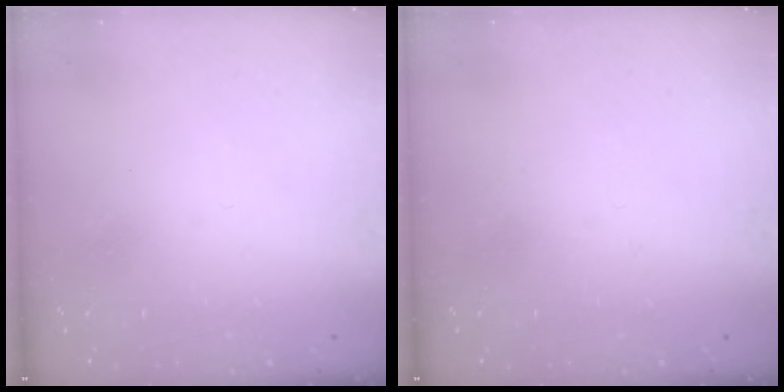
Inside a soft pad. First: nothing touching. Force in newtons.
{"total": 2.8, "press": 2.8, "slide": 0.4}